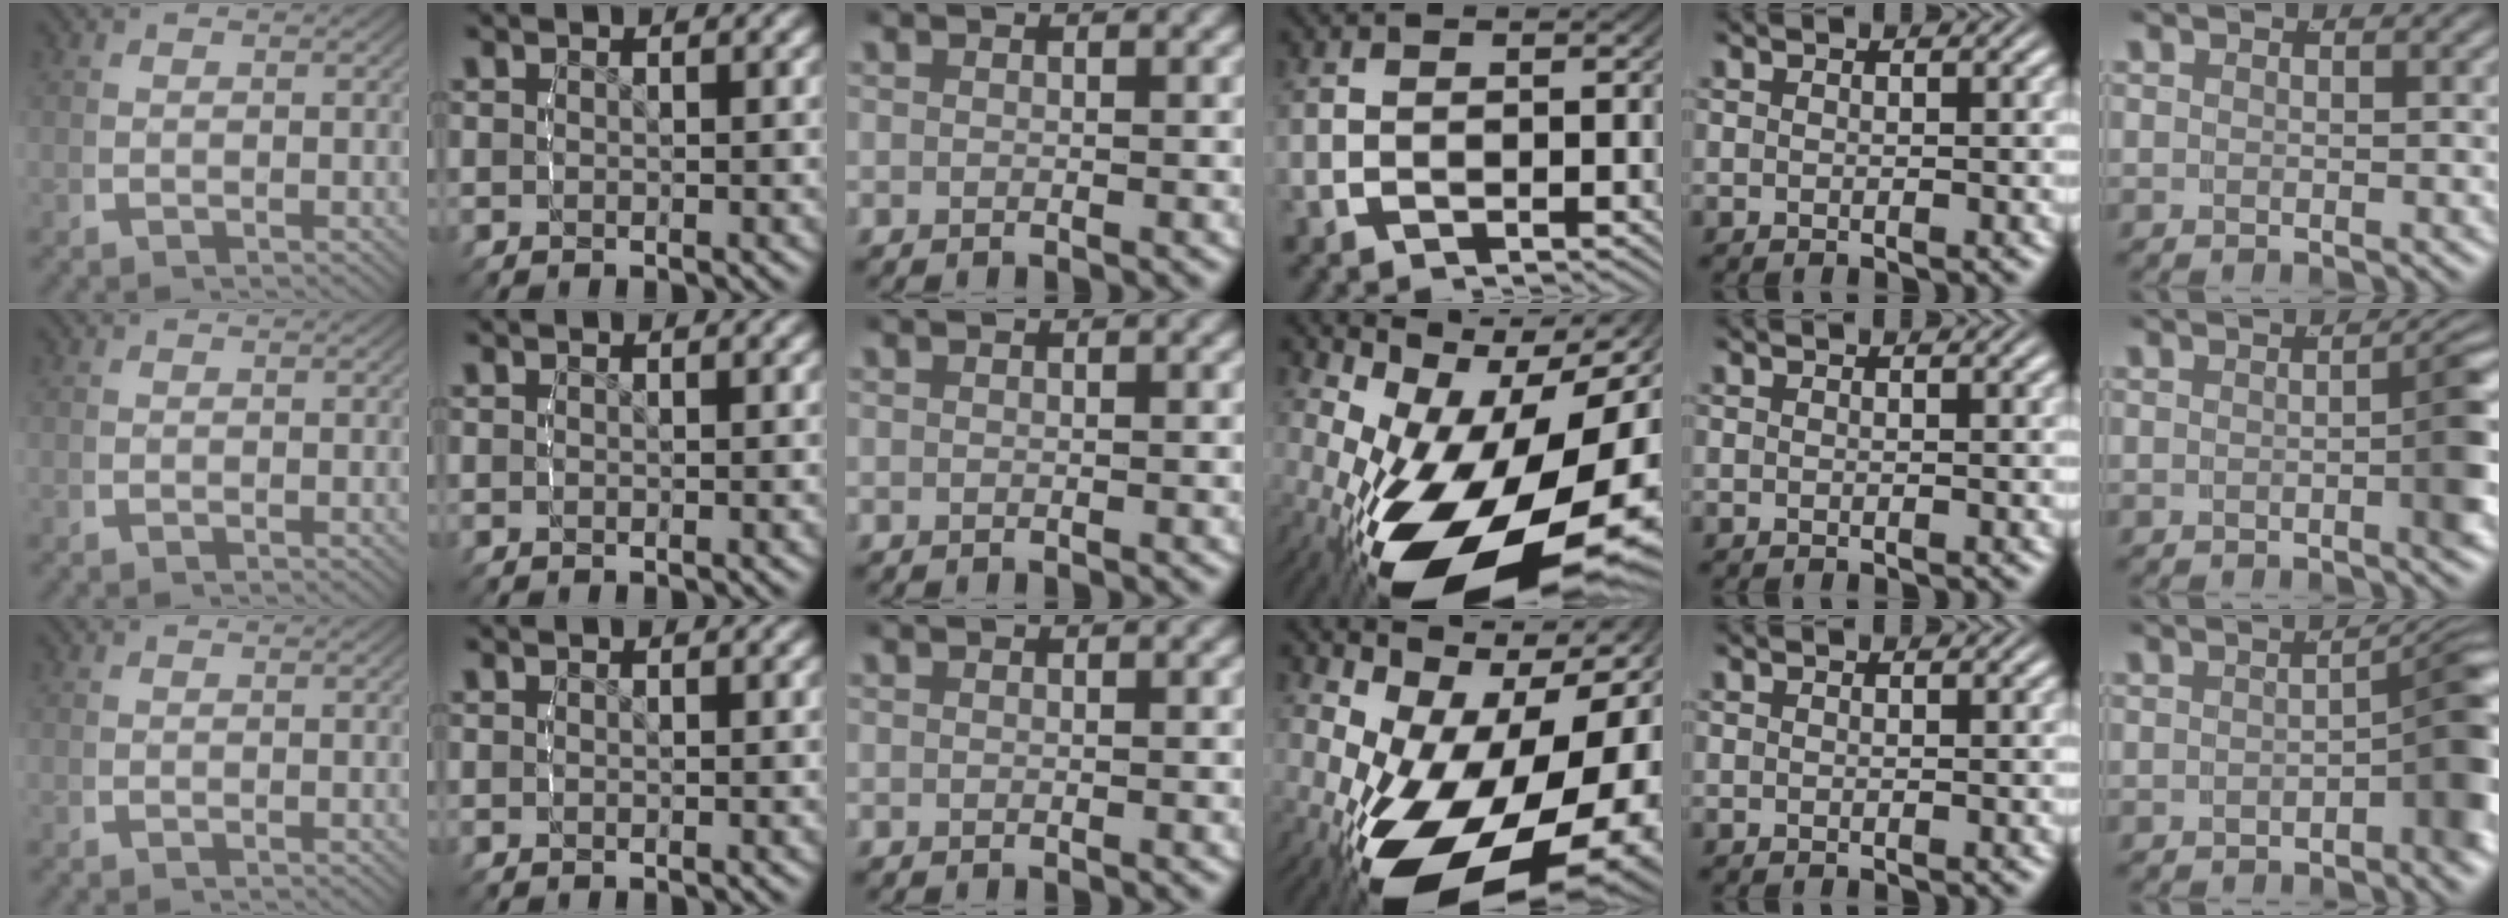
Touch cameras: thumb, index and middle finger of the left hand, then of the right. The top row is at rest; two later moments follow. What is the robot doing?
{"motion": "lift_and_place", "object": "button"}